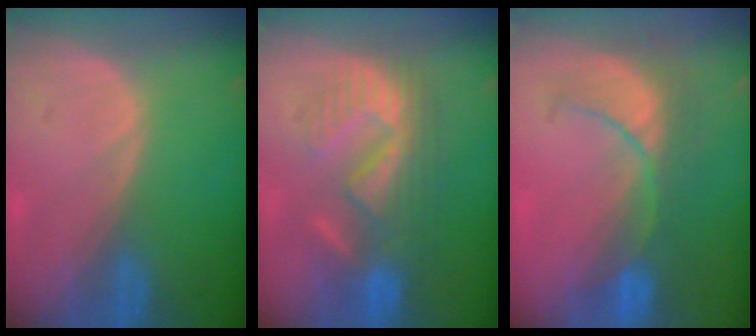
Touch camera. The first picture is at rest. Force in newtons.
{"total": 8.7, "press": 8.6, "slide": 1.4}
{"total": 7.8, "press": 7.7, "slide": 1.6}